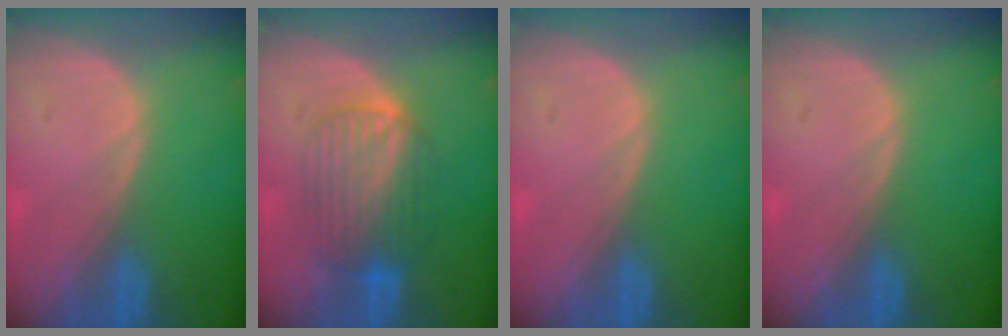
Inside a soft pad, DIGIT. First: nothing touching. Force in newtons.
{"total": 6.7, "press": 6.7, "slide": 0.3}
{"total": 0.0}
{"total": 0.0}